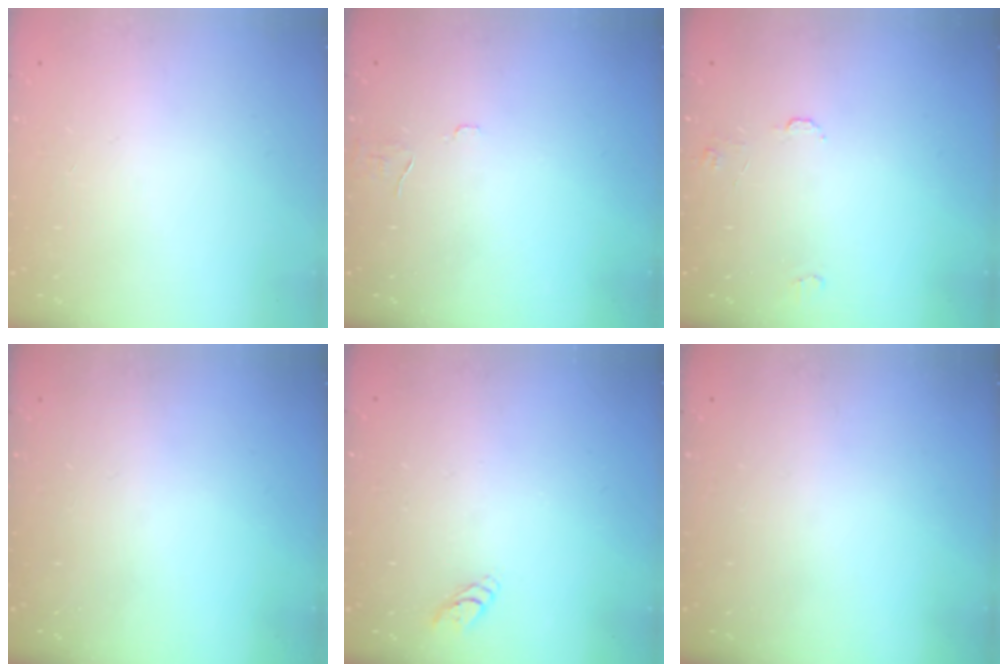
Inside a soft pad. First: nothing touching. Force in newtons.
{"total": 3.5, "press": 3.5, "slide": 0.3}
{"total": 6.4, "press": 6.4, "slide": 0.6}
{"total": 0.0}
{"total": 2.8, "press": 2.8, "slide": 0.3}
{"total": 0.0}